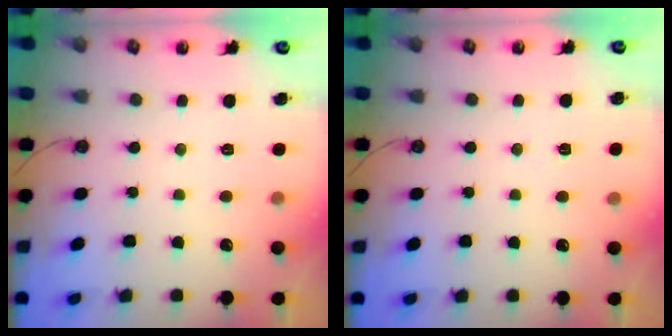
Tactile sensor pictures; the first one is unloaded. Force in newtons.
{"total": 5.9, "press": 4.0, "slide": 4.3}